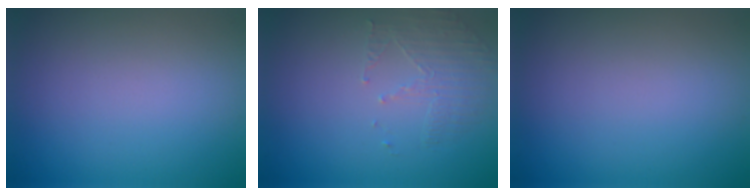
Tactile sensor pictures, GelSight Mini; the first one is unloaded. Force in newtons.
{"total": 1.7, "press": 0.9, "slide": 1.4}
{"total": 0.0}